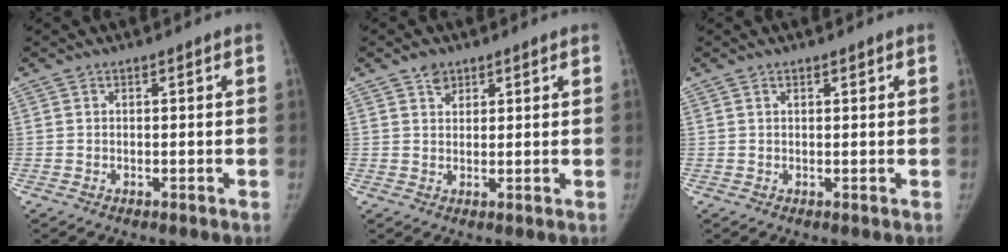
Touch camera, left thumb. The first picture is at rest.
{"total": 2.7, "force": [1.8, 1.8, 0.8], "torque": [0.000, -0.009, 0.029]}
{"total": 0.6, "force": [0.4, 0.3, 0.2], "torque": [0.005, -0.007, 0.005]}